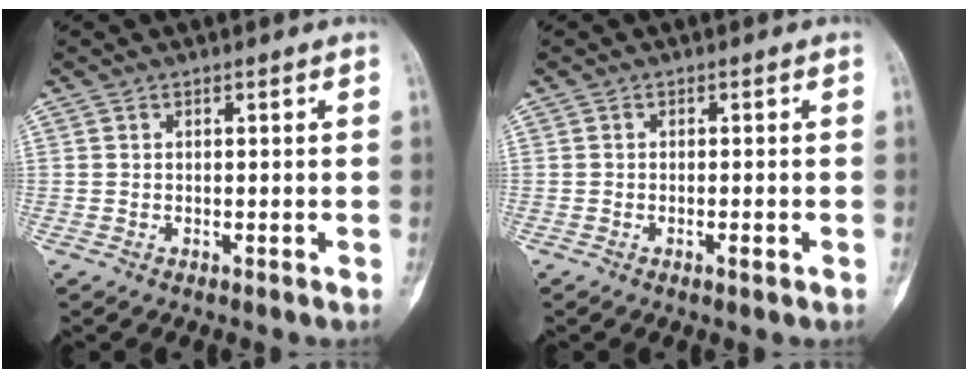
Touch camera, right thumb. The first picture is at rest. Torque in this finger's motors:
{"motor_torque": [-0.25, 0.05, -0.07, 0.28, -0.02]}